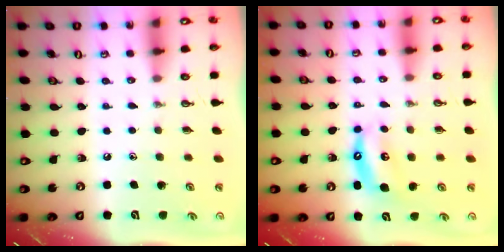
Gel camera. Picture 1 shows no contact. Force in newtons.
{"total": 6.4, "press": 6.4, "slide": 0.7}